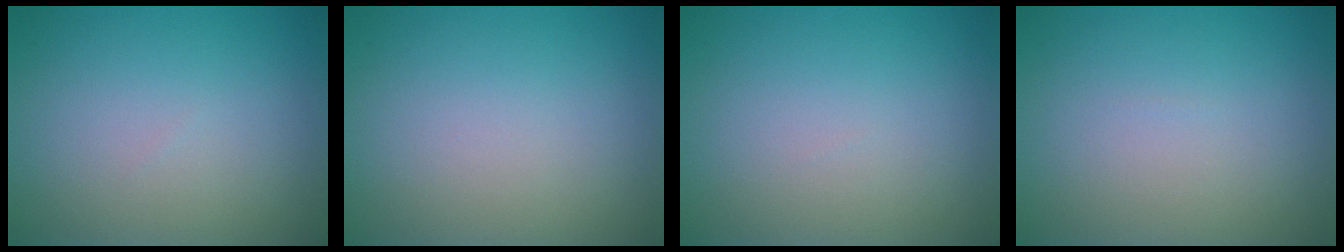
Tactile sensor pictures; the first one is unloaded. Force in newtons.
{"total": 0.0}
{"total": 0.0}
{"total": 0.0}